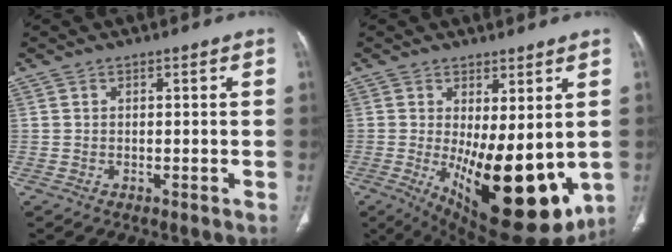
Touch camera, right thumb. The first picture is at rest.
{"total": 19.8, "force": [-2.5, 8.0, 17.9], "torque": [-0.243, -0.038, -0.007]}